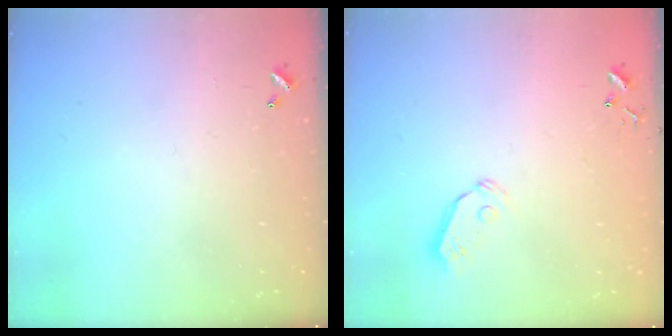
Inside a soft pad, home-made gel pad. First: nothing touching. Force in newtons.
{"total": 4.4, "press": 4.3, "slide": 0.5}